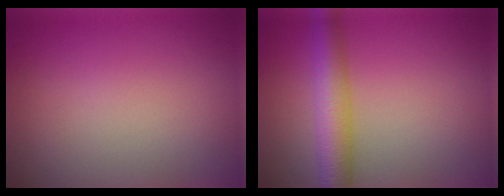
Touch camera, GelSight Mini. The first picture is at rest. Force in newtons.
{"total": 5.5, "press": 5.5, "slide": 0.2}